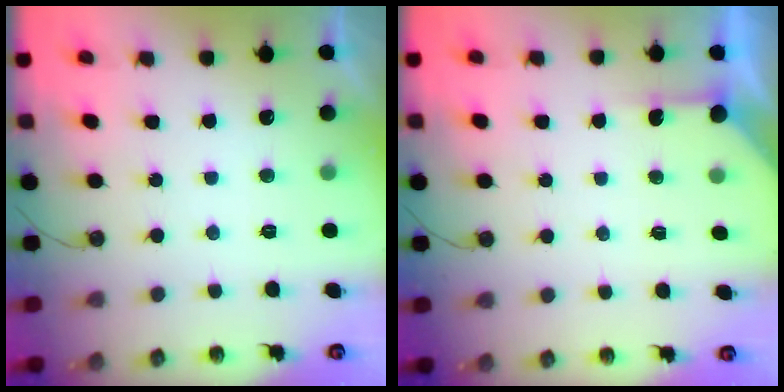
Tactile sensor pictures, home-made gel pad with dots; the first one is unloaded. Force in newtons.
{"total": 2.3, "press": 2.2, "slide": 0.3}